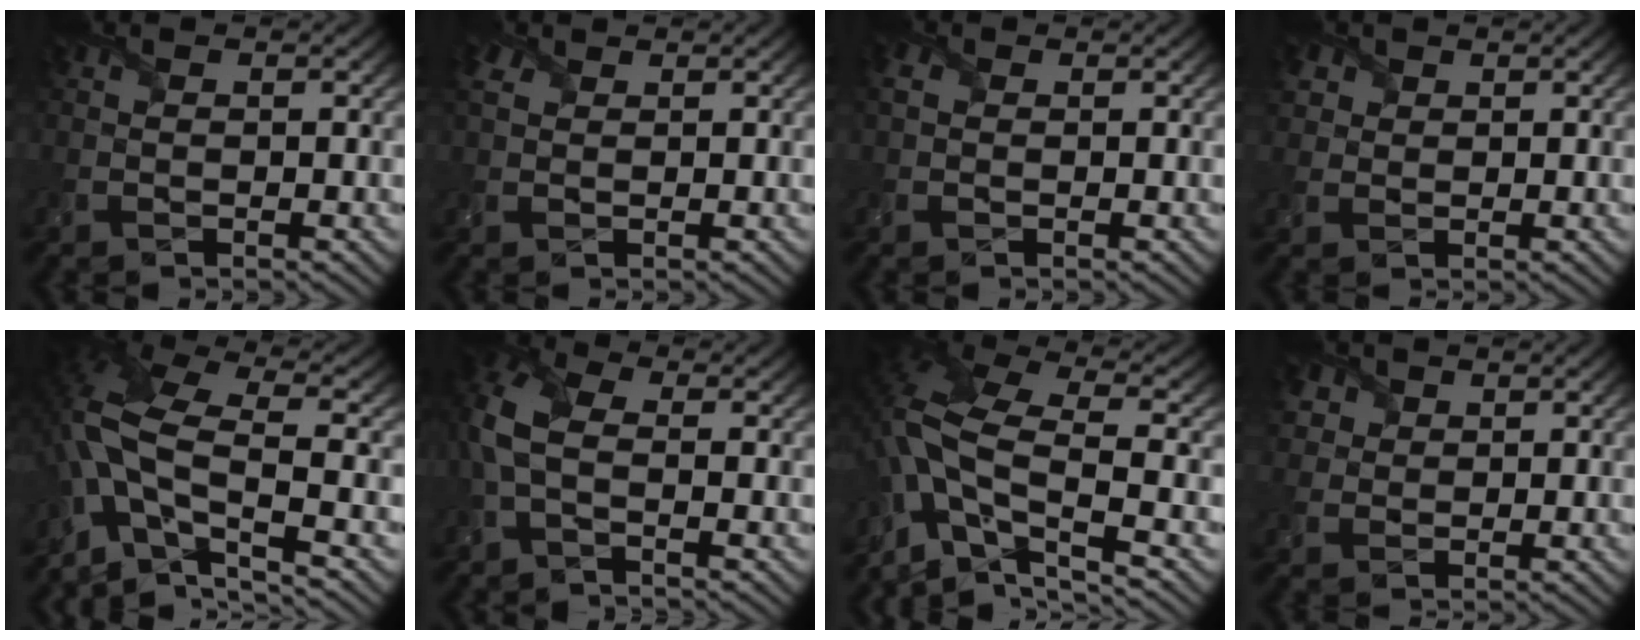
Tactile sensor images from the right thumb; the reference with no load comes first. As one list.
[{"total": 2.2, "force": [1.5, 1.3, 1.0], "torque": [-0.029, 0.011, 0.028]}, {"total": 1.8, "force": [0.6, 1.4, 0.9], "torque": [-0.024, 0.006, 0.008]}, {"total": 2.8, "force": [1.3, 2.3, 0.8], "torque": [-0.029, 0.001, 0.028]}, {"total": 11.9, "force": [-4.1, 4.6, 10.1], "torque": [-0.234, -0.010, -0.083]}, {"total": 5.6, "force": [-0.5, 3.1, 4.7], "torque": [-0.125, 0.005, -0.022]}, {"total": 12.2, "force": [-4.9, 4.9, 10.1], "torque": [-0.235, -0.015, -0.096]}, {"total": 3.6, "force": [1.9, 2.9, 1.1], "torque": [-0.041, -0.003, 0.043]}]